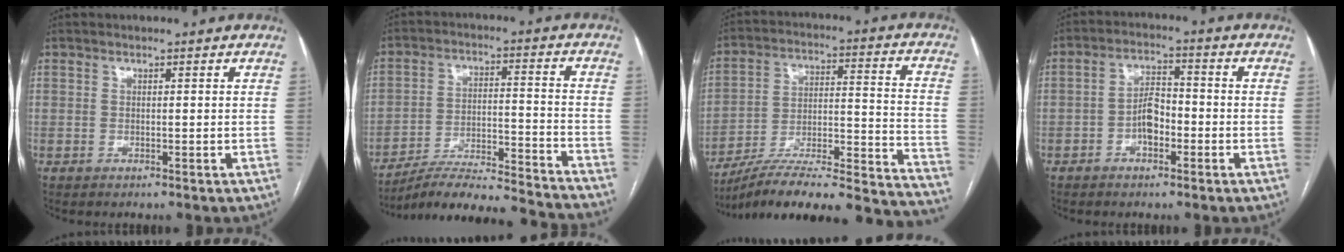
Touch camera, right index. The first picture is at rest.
{"total": 19.1, "force": [-18.1, -0.5, 6.2], "torque": [-0.095, -0.004, -0.274]}
{"total": 29.5, "force": [-25.9, 2.9, 13.9], "torque": [-0.136, 0.006, -0.372]}
{"total": 4.9, "force": [-1.8, 2.5, 3.9], "torque": [-0.072, 0.015, -0.035]}